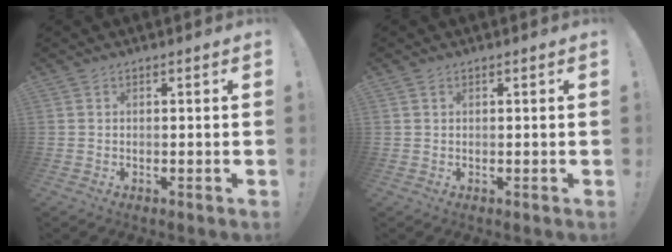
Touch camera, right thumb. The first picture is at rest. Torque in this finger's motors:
{"motor_torque": [-0.07, -0.17, 0.24, 0.02, 0.01]}